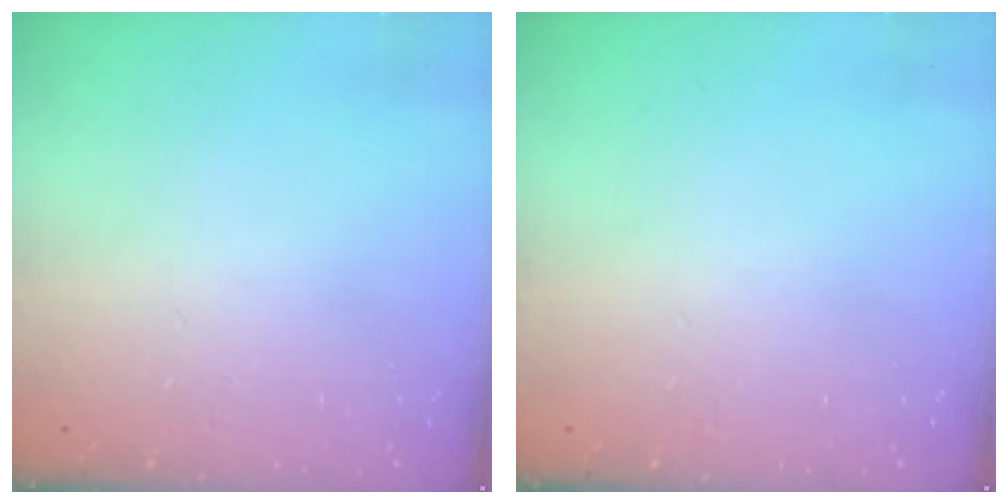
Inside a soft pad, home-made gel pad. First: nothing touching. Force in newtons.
{"total": 0.0}